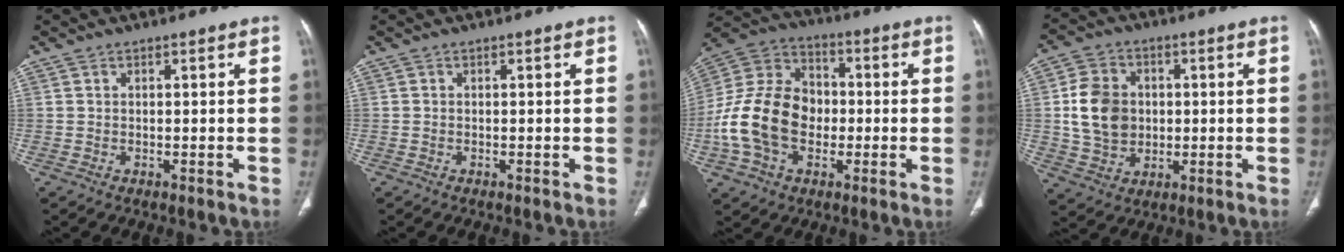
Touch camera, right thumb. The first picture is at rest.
{"total": 0.0}
{"total": 18.2, "force": [-3.0, 13.3, 12.0], "torque": [-0.224, 0.036, -0.055]}
{"total": 11.2, "force": [0.8, 9.1, 6.4], "torque": [-0.097, 0.003, 0.018]}